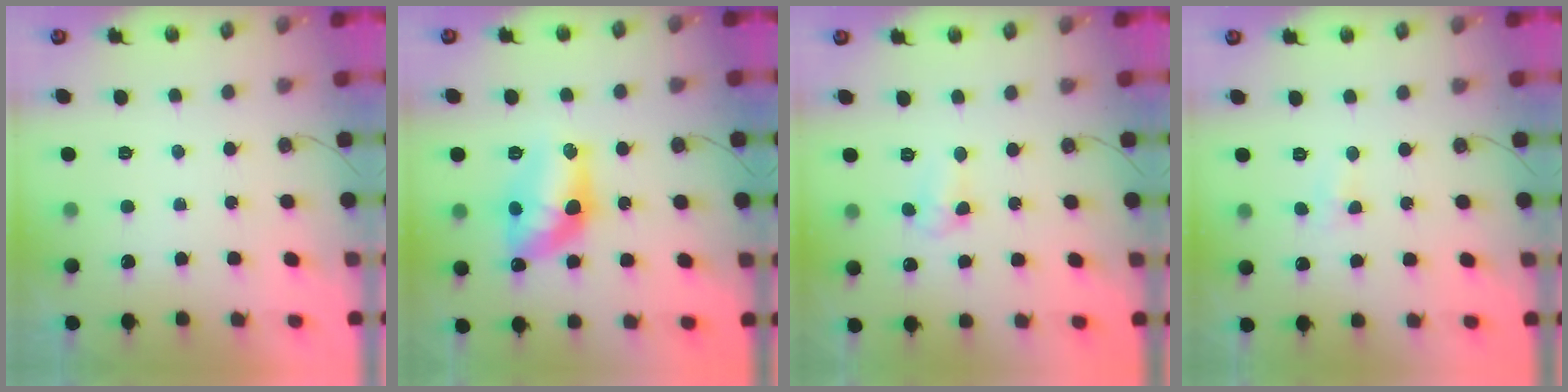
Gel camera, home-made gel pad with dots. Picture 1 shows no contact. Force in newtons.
{"total": 13.3, "press": 13.3, "slide": 0.6}
{"total": 3.8, "press": 3.7, "slide": 0.6}
{"total": 3.8, "press": 3.8, "slide": 0.7}